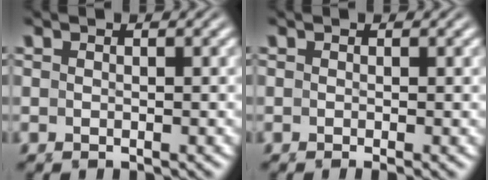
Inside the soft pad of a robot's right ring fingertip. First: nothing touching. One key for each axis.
{"total": 1.0, "fx": -0.6, "fy": -0.1, "fz": 0.8, "tx": -0.006, "ty": 0.000, "tz": -0.009}